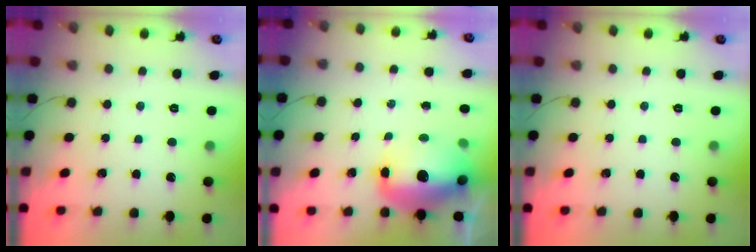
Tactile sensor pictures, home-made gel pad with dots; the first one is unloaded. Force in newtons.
{"total": 15.9, "press": 15.4, "slide": 3.8}
{"total": 0.0}